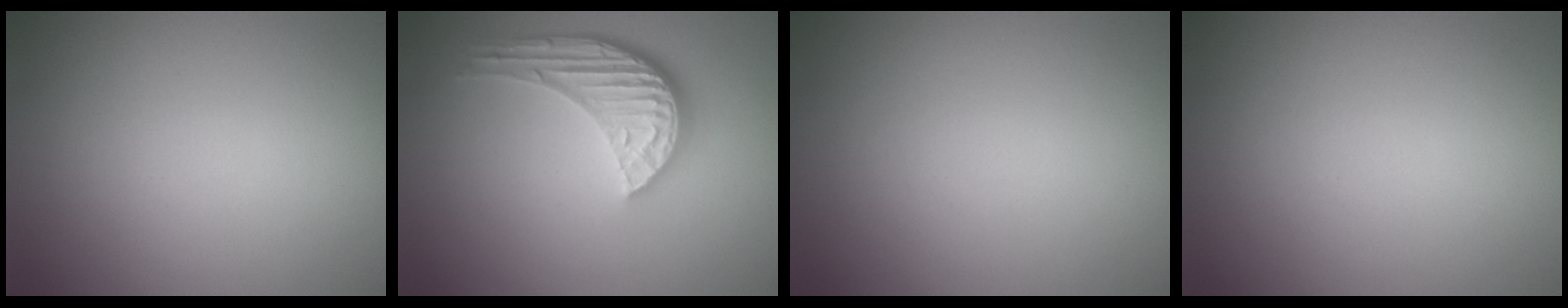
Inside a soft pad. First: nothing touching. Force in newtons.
{"total": 5.1, "press": 3.8, "slide": 3.4}
{"total": 0.0}
{"total": 0.0}